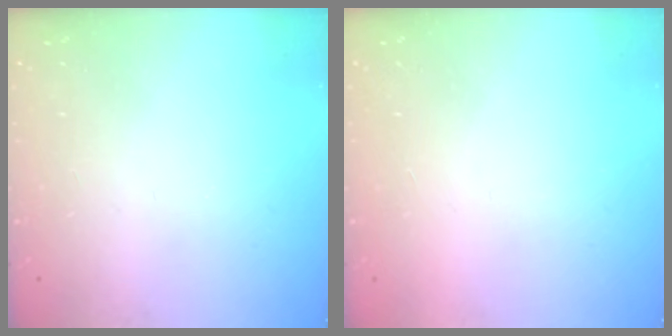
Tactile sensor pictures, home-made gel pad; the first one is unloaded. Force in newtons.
{"total": 1.5, "press": 1.5, "slide": 0.1}